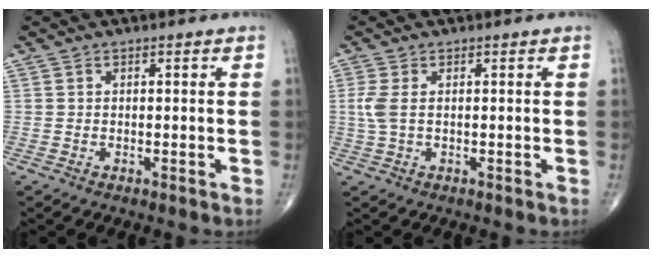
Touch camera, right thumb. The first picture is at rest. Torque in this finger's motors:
{"motor_torque": [-0.13, 0.36, 0.47, 0.13, 0.03]}